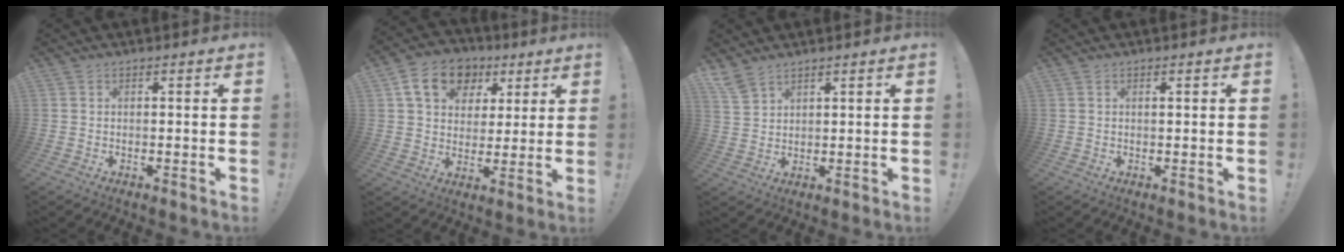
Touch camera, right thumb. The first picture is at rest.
{"total": 15.0, "force": [6.9, 11.1, 7.3], "torque": [-0.107, -0.022, 0.131]}
{"total": 5.0, "force": [4.1, 1.8, 2.0], "torque": [-0.037, -0.025, 0.079]}
{"total": 0.9, "force": [0.4, -0.1, 0.8], "torque": [-0.011, 0.000, 0.005]}